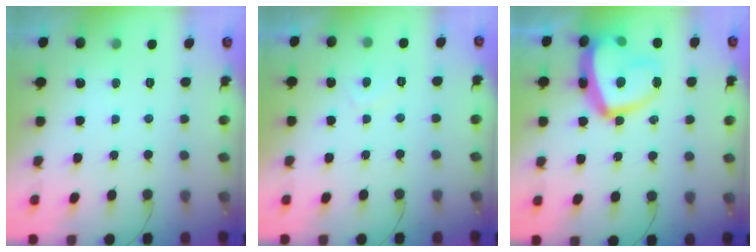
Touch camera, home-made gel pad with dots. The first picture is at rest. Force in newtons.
{"total": 2.0, "press": 1.9, "slide": 0.6}
{"total": 20.4, "press": 20.3, "slide": 2.1}